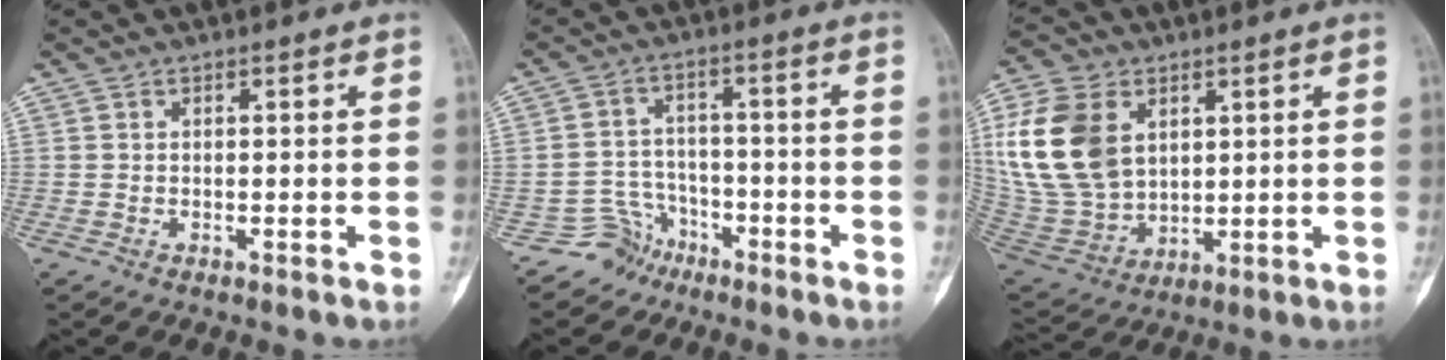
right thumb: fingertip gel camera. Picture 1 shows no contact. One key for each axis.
{"total": 5.5, "fx": -4.0, "fy": 3.7, "fz": -1.1, "tx": 0.053, "ty": 0.044, "tz": -0.078}
{"total": 18.4, "fx": 5.0, "fy": 12.9, "fz": 12.1, "tx": -0.242, "ty": -0.014, "tz": 0.109}